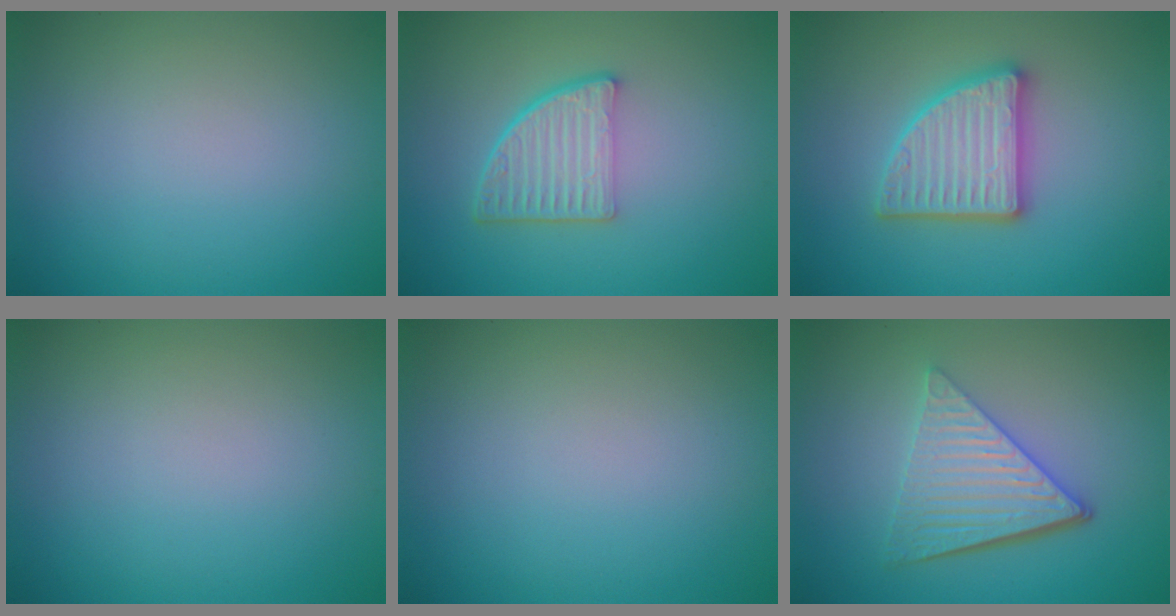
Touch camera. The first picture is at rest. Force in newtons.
{"total": 4.8, "press": 3.4, "slide": 3.5}
{"total": 4.9, "press": 4.9, "slide": 0.7}
{"total": 0.0}
{"total": 0.0}
{"total": 5.8, "press": 4.1, "slide": 4.1}